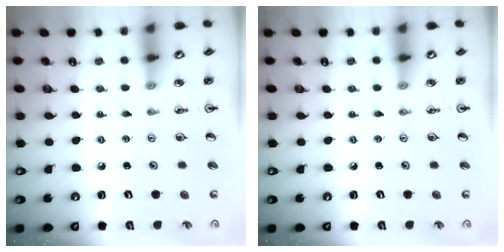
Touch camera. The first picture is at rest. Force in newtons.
{"total": 0.0}